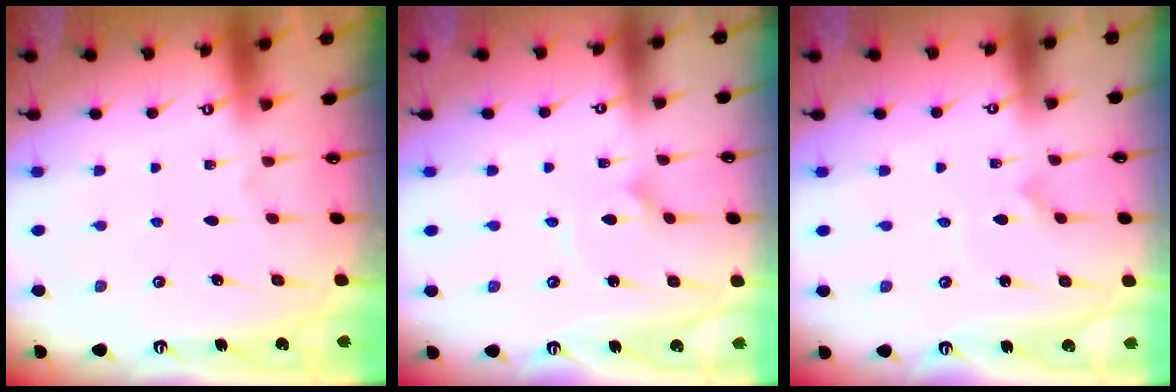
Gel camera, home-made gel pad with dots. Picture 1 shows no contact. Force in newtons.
{"total": 1.4, "press": 1.4, "slide": 0.1}
{"total": 1.6, "press": 1.6, "slide": 0.1}